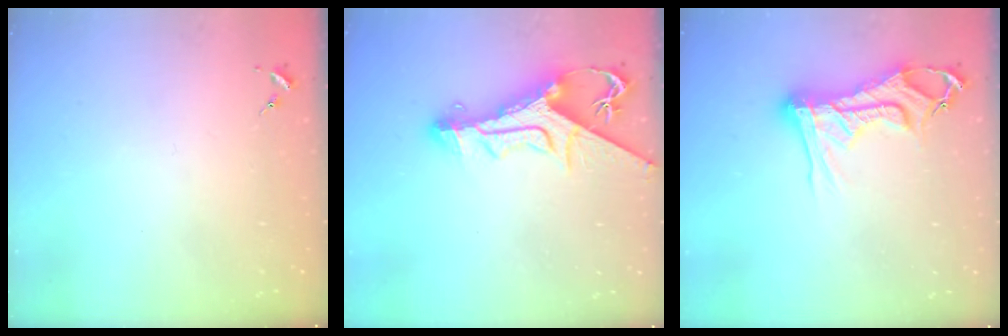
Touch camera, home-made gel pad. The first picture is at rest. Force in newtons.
{"total": 14.2, "press": 14.2, "slide": 1.5}
{"total": 15.4, "press": 15.3, "slide": 1.4}